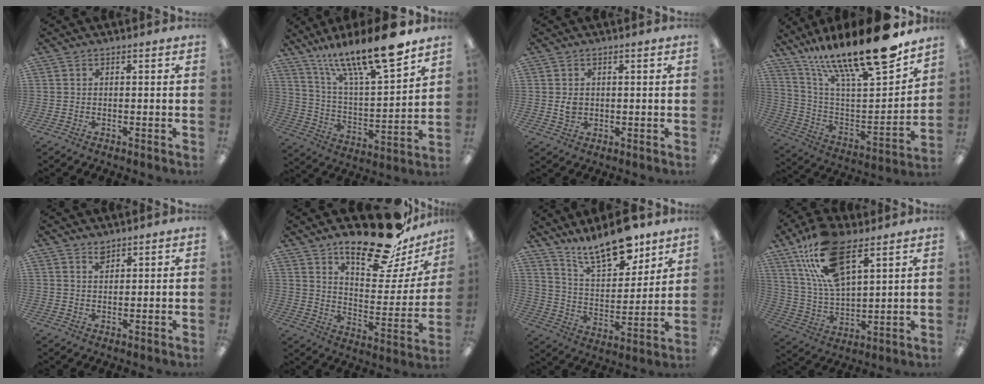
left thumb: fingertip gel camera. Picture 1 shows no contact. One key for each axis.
{"total": 19.4, "fx": 15.4, "fy": 3.6, "fz": 11.4, "tx": -0.197, "ty": -0.110, "tz": 0.257}
{"total": 2.7, "fx": 0.3, "fy": 2.0, "fz": 1.7, "tx": -0.027, "ty": 0.001, "tz": 0.004}
{"total": 24.2, "fx": 19.0, "fy": 4.8, "fz": 14.2, "tx": -0.230, "ty": -0.133, "tz": 0.313}
{"total": 2.2, "fx": 1.9, "fy": 0.9, "fz": 0.6, "tx": -0.007, "ty": -0.007, "tz": 0.035}
{"total": 21.0, "fx": 17.1, "fy": 5.9, "fz": 10.6, "tx": -0.150, "ty": -0.124, "tz": 0.283}
{"total": 16.8, "fx": 13.4, "fy": 5.8, "fz": 8.3, "tx": -0.144, "ty": -0.083, "tz": 0.233}
{"total": 17.6, "fx": 10.8, "fy": 7.3, "fz": 11.8, "tx": -0.253, "ty": -0.032, "tz": 0.191}